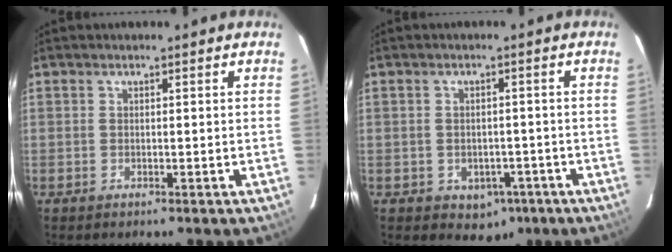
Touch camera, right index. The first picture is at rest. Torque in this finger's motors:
{"motor_torque": [0.43, -0.45, 0.07, -0.01]}